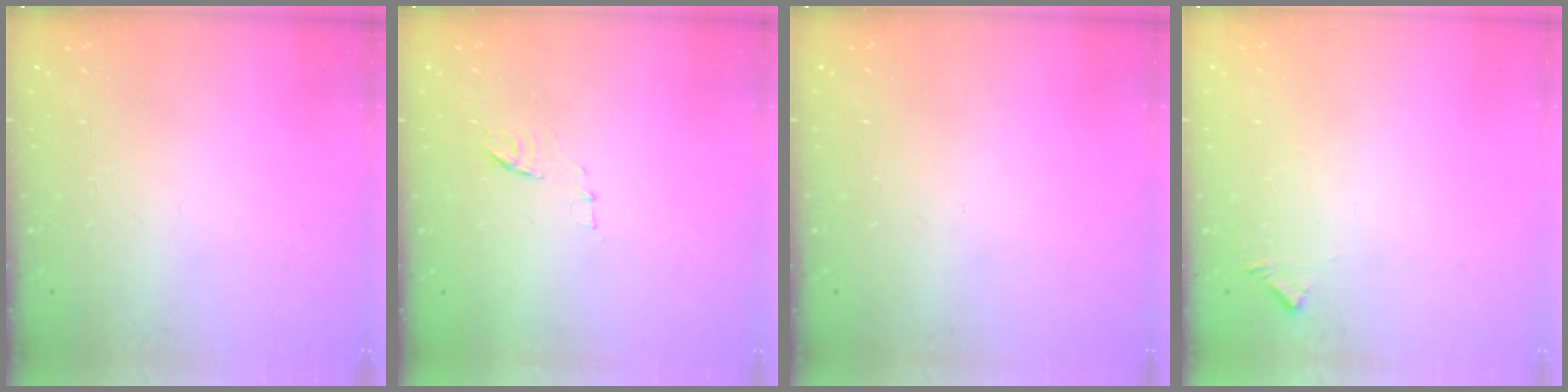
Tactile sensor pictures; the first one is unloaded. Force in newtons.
{"total": 6.8, "press": 6.8, "slide": 0.5}
{"total": 0.0}
{"total": 5.7, "press": 5.7, "slide": 0.4}